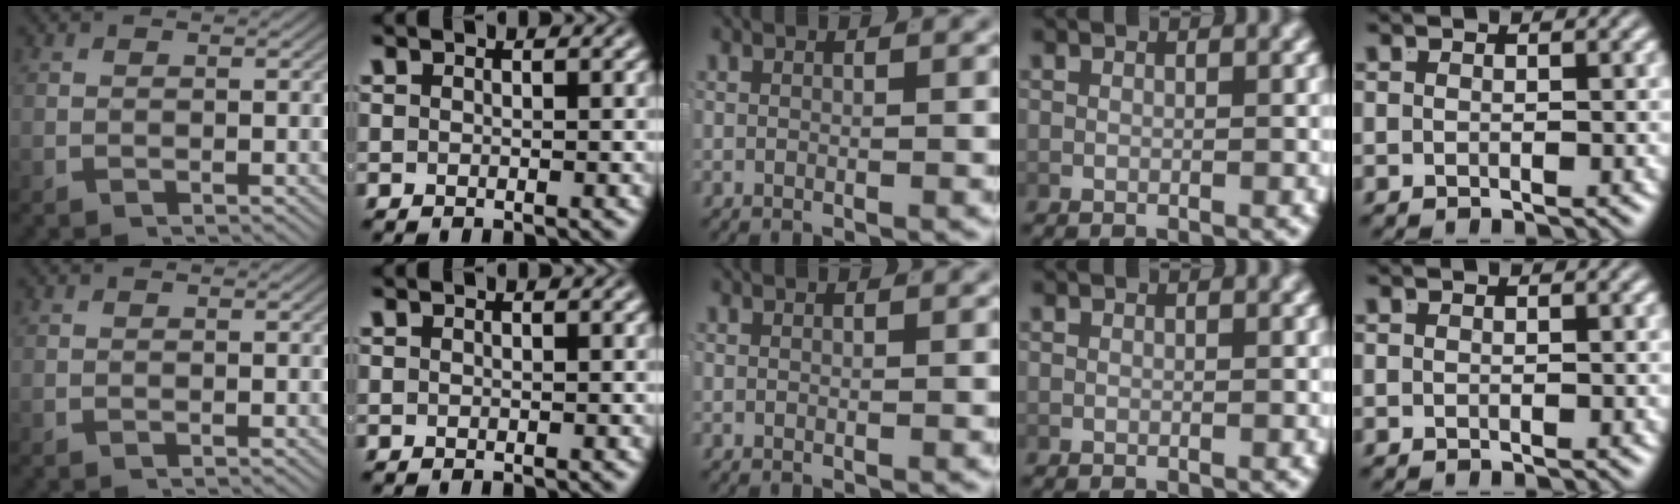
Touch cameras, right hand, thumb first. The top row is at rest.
{}